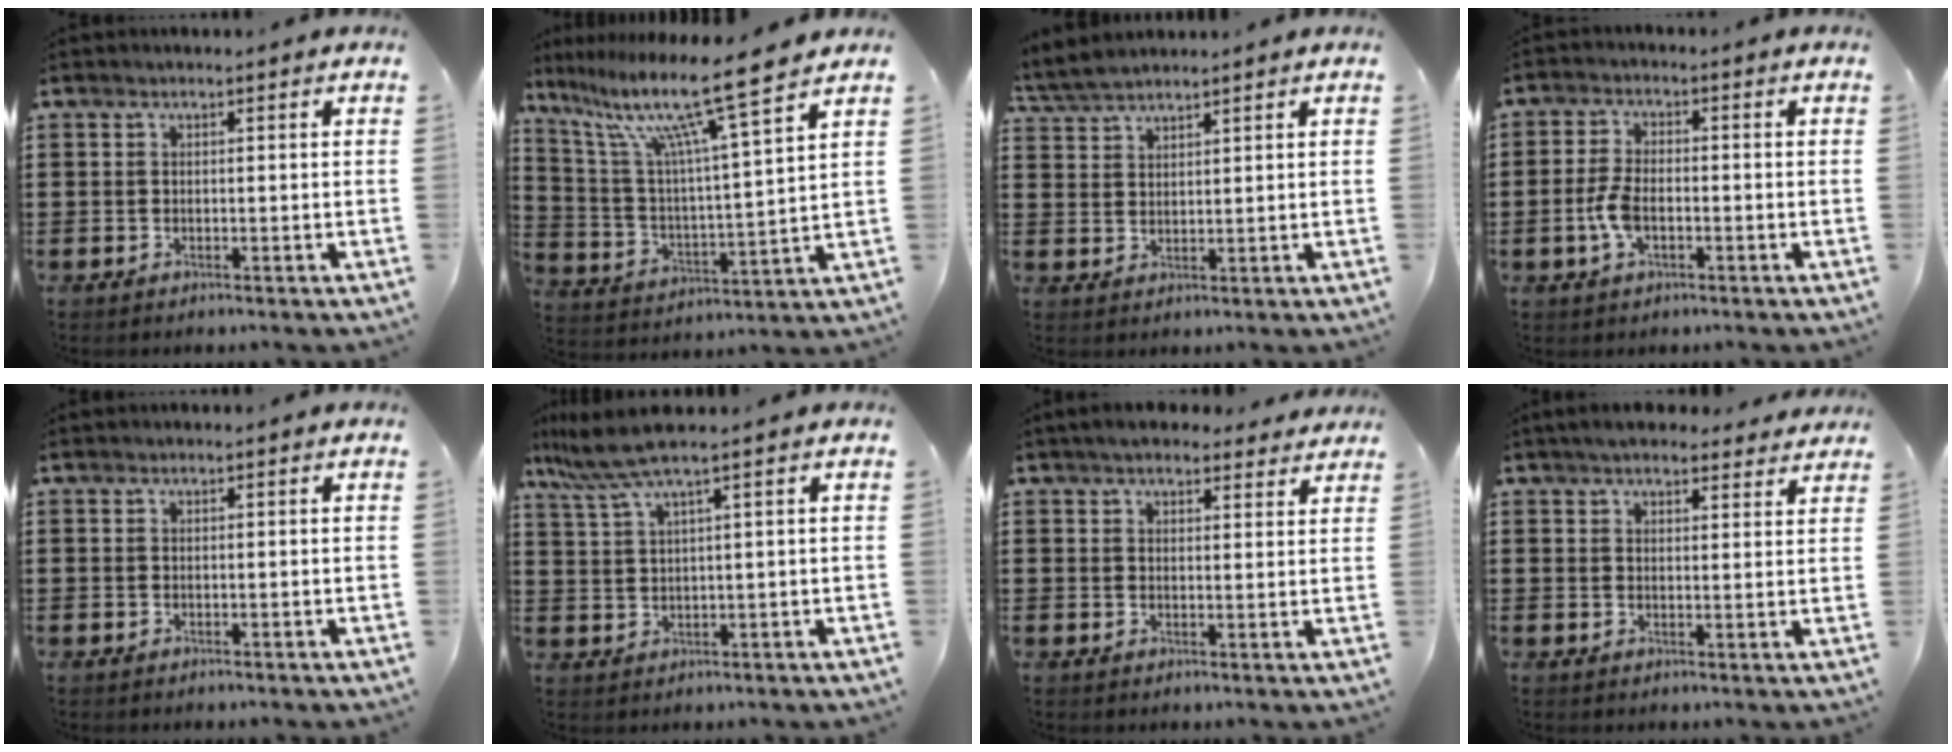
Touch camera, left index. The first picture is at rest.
{"total": 12.7, "force": [9.9, 0.1, 8.0], "torque": [-0.183, -0.057, 0.159]}
{"total": 3.3, "force": [3.2, 0.6, 0.9], "torque": [-0.027, -0.001, 0.060]}
{"total": 5.0, "force": [-1.2, 2.4, 4.2], "torque": [-0.108, -0.006, -0.030]}
{"total": 0.0}
{"total": 5.6, "force": [3.7, 0.0, 4.2], "torque": [-0.107, -0.010, 0.060]}
{"total": 4.1, "force": [3.7, 1.4, 1.2], "torque": [-0.032, -0.001, 0.069]}
{"total": 4.2, "force": [3.8, 1.2, 1.2], "torque": [-0.026, -0.006, 0.069]}